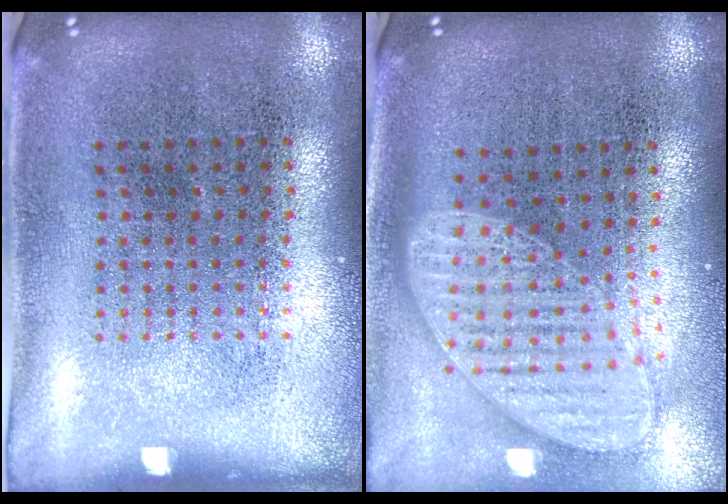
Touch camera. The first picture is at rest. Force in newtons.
{"total": 1.9, "press": 1.5, "slide": 1.1}